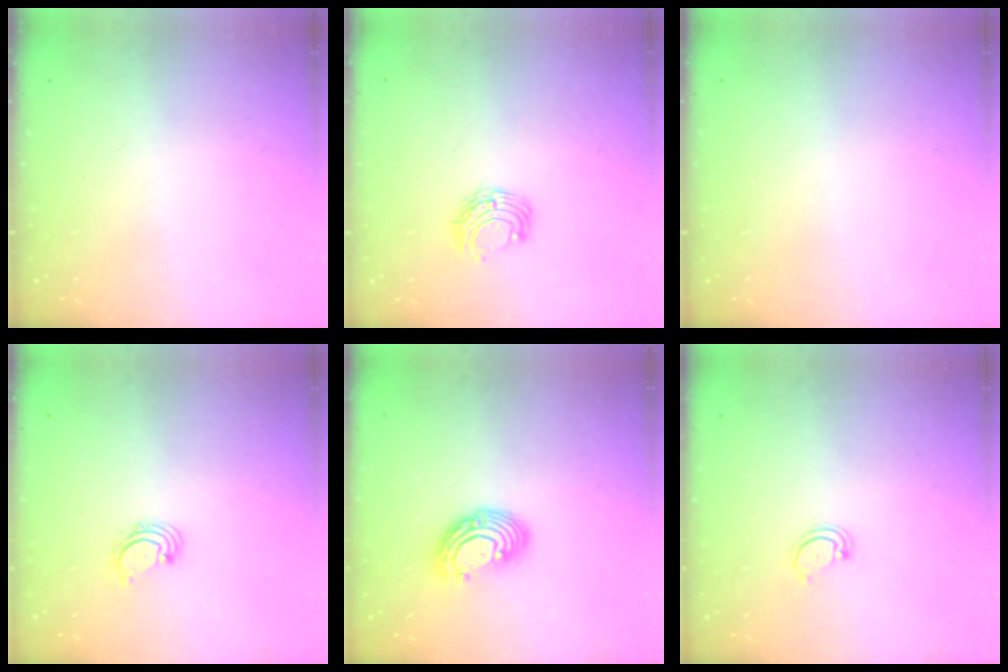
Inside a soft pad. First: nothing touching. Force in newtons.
{"total": 6.7, "press": 6.6, "slide": 0.8}
{"total": 0.0}
{"total": 1.7, "press": 1.7, "slide": 0.2}
{"total": 9.0, "press": 8.8, "slide": 1.7}
{"total": 2.3, "press": 2.3, "slide": 0.2}